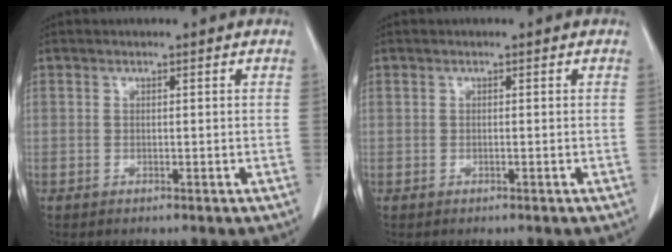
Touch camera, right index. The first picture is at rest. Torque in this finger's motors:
{"motor_torque": [-0.12, 0.12, -0.02, -0.01]}